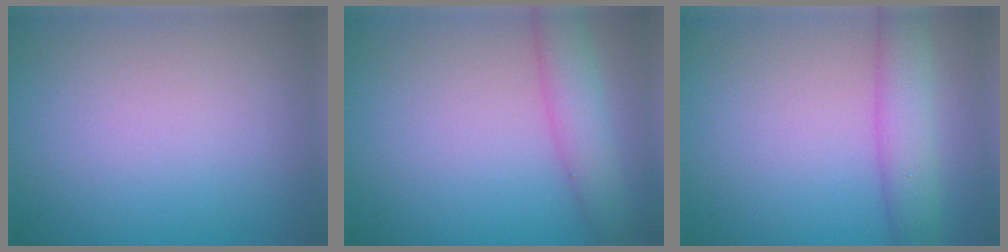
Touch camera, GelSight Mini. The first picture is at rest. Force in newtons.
{"total": 4.4, "press": 4.4, "slide": 0.1}
{"total": 4.6, "press": 4.6, "slide": 0.1}